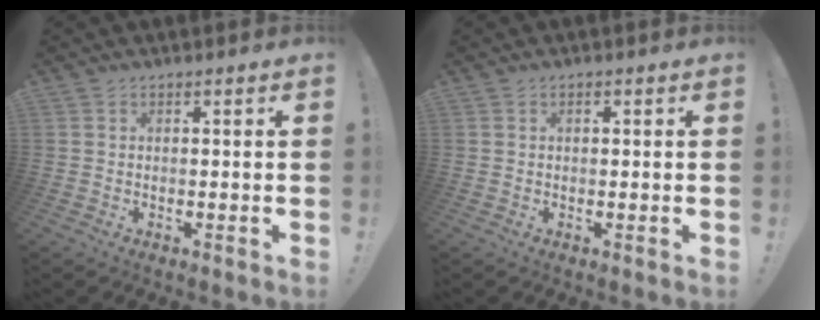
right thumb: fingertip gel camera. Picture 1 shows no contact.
{"total": 0.6, "force": [0.1, 0.5, 0.4], "torque": [-0.003, 0.001, 0.000]}